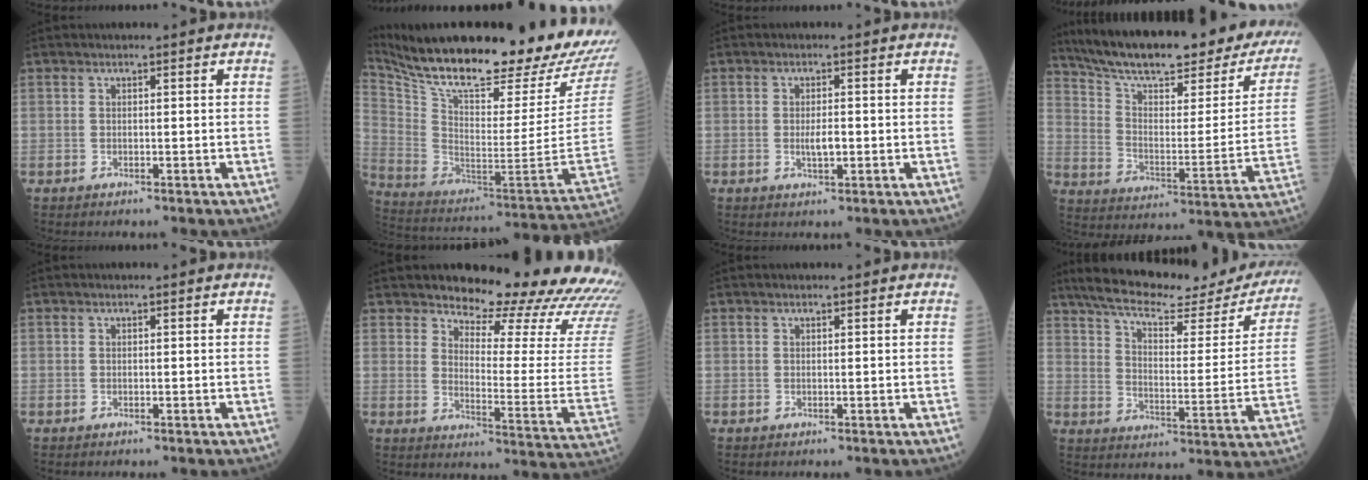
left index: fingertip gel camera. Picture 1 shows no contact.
{"total": 33.5, "force": [28.2, 4.1, 17.6], "torque": [-0.324, -0.085, 0.408]}
{"total": 2.3, "force": [-0.3, 0.7, 2.2], "torque": [-0.044, -0.001, -0.003]}
{"total": 29.2, "force": [24.4, 6.3, 14.8], "torque": [-0.228, -0.044, 0.324]}
{"total": 0.0}
{"total": 22.0, "force": [21.0, 2.2, 5.9], "torque": [-0.078, -0.129, 0.237]}
{"total": 1.0, "force": [0.9, 0.0, 0.3], "torque": [-0.008, 0.007, 0.015]}
{"total": 26.3, "force": [23.0, 5.2, 11.7], "torque": [-0.188, -0.029, 0.301]}